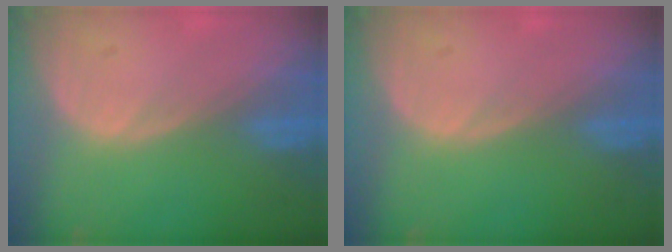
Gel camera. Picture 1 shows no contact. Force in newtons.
{"total": 0.0}